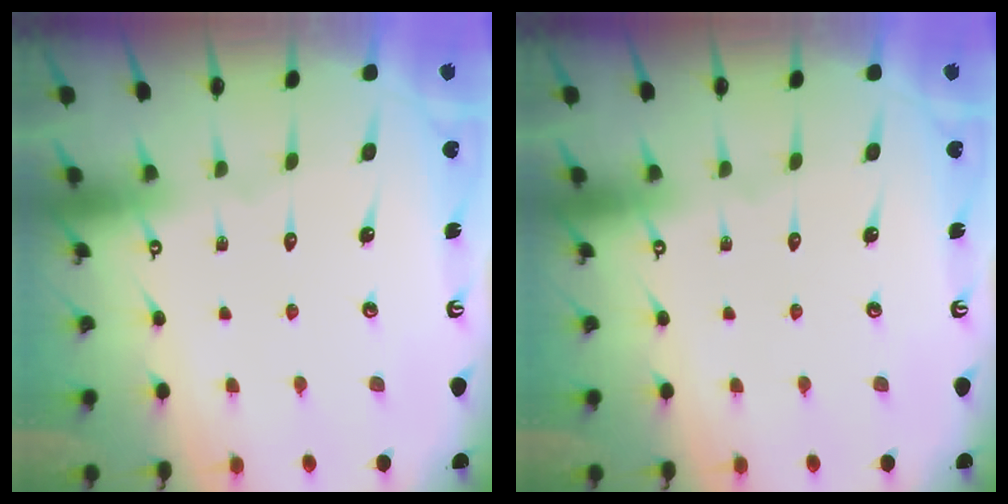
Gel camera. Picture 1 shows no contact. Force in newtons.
{"total": 0.0}